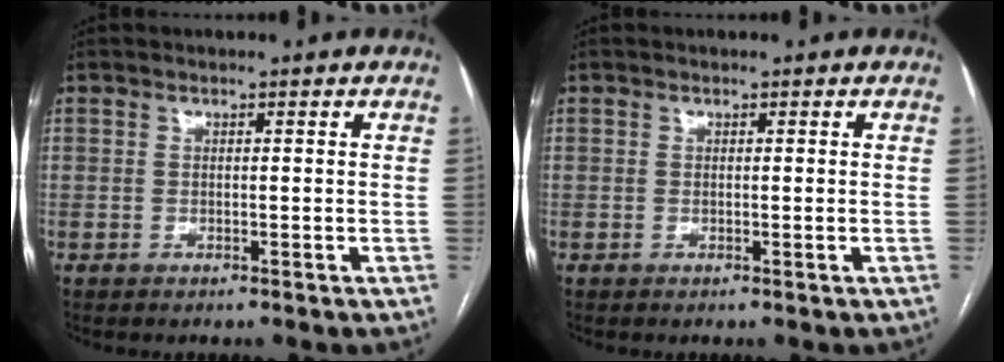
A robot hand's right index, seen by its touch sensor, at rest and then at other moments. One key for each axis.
{"total": 0.0}